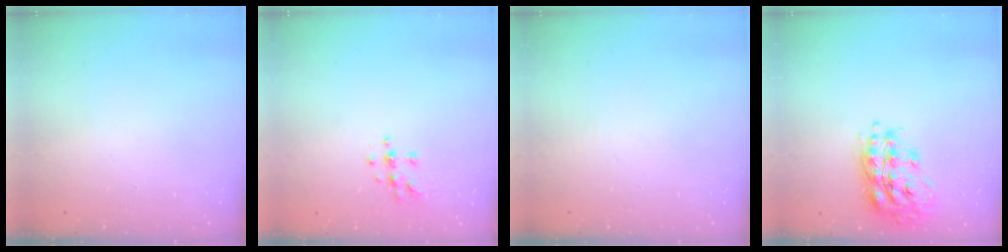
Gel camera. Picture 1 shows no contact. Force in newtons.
{"total": 5.0, "press": 4.7, "slide": 1.6}
{"total": 0.0}
{"total": 17.4, "press": 17.4, "slide": 1.1}